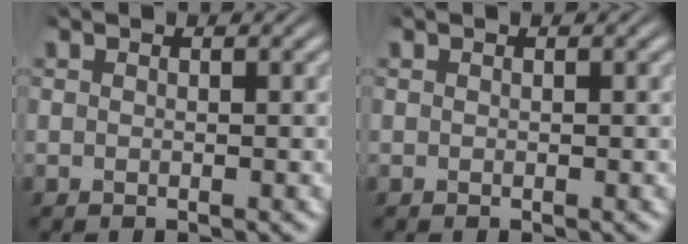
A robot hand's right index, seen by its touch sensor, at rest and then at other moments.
{"total": 0.0}